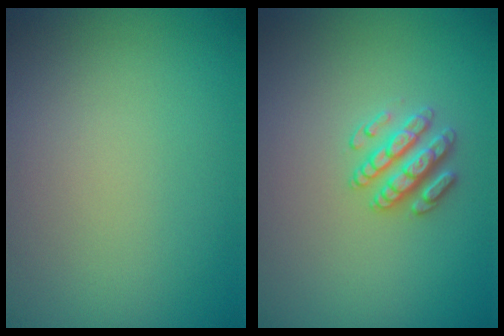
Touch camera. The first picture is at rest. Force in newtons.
{"total": 2.6, "press": 2.5, "slide": 0.7}